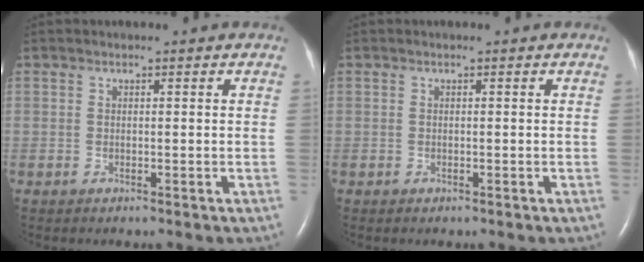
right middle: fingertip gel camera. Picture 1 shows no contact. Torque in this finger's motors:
{"motor_torque": [-0.15, 0.07, 0.02, 0.01]}